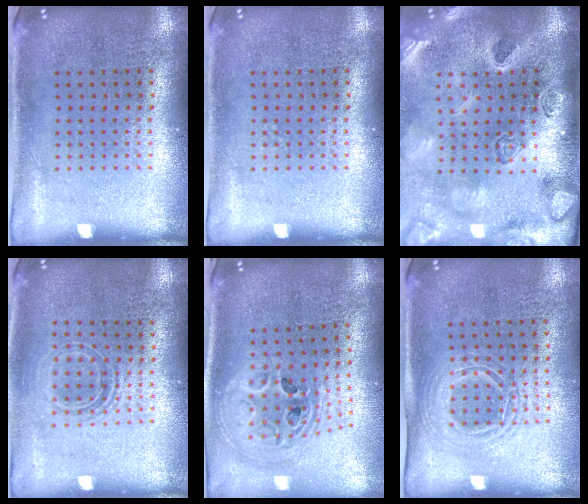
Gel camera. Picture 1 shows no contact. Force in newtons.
{"total": 0.0}
{"total": 4.2, "press": 3.3, "slide": 2.6}
{"total": 1.5, "press": 1.2, "slide": 0.9}
{"total": 2.3, "press": 1.8, "slide": 1.6}
{"total": 1.5, "press": 1.3, "slide": 0.7}